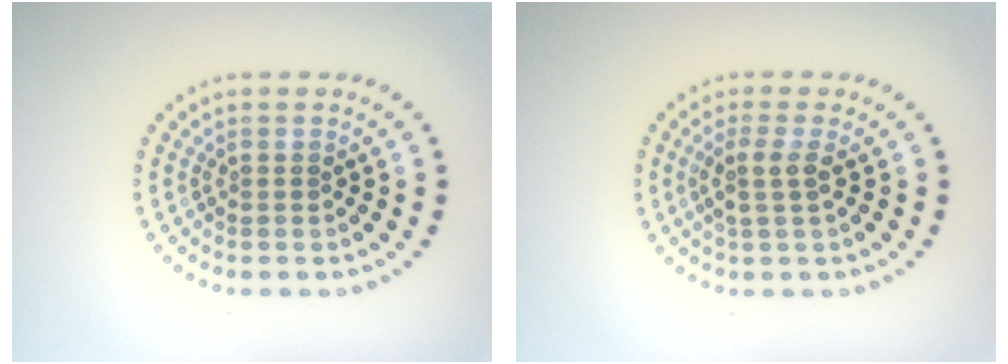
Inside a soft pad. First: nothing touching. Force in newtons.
{"total": 2.1, "press": 1.7, "slide": 1.2}